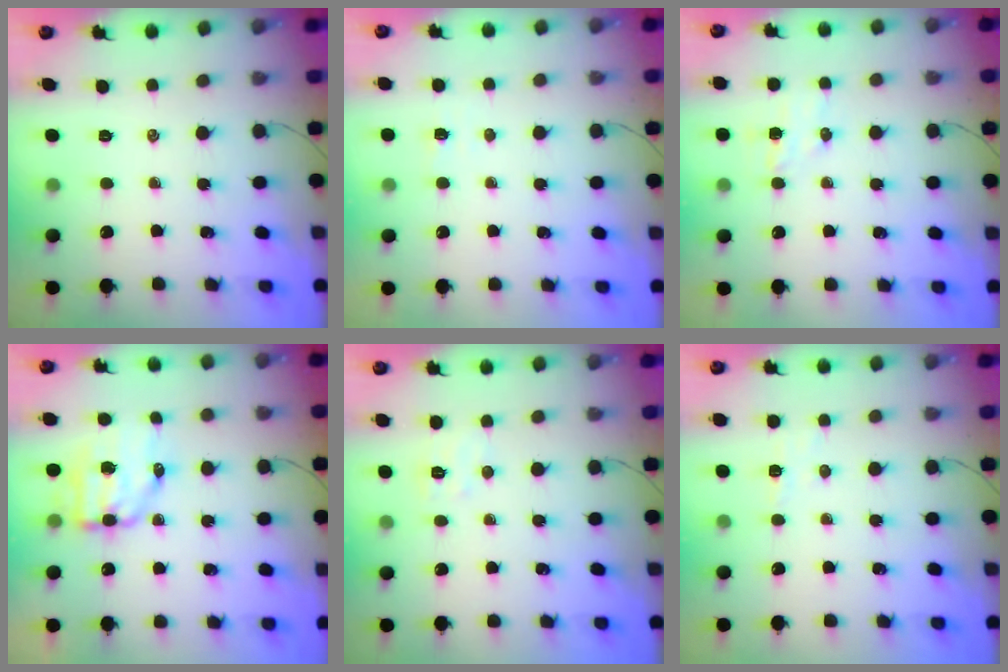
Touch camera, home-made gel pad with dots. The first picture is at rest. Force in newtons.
{"total": 1.2, "press": 1.1, "slide": 0.5}
{"total": 5.8, "press": 5.7, "slide": 1.4}
{"total": 8.5, "press": 8.3, "slide": 1.6}
{"total": 4.9, "press": 4.7, "slide": 1.4}
{"total": 3.3, "press": 3.0, "slide": 1.2}